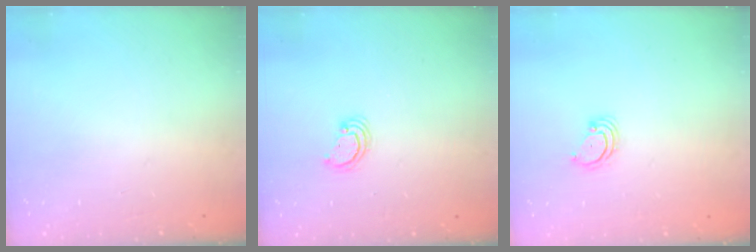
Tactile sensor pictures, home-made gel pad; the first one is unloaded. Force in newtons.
{"total": 3.0, "press": 2.9, "slide": 0.3}
{"total": 2.8, "press": 2.8, "slide": 0.3}